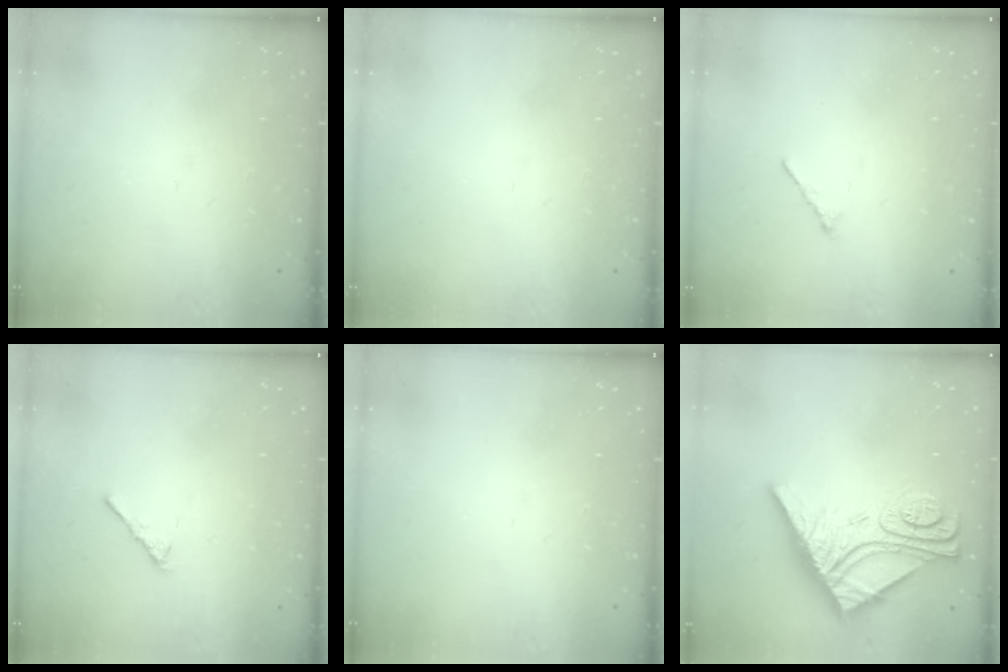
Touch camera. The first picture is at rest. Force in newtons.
{"total": 0.0}
{"total": 0.8, "press": 0.7, "slide": 0.4}
{"total": 2.9, "press": 2.8, "slide": 0.7}
{"total": 0.0}
{"total": 14.7, "press": 14.7, "slide": 1.3}